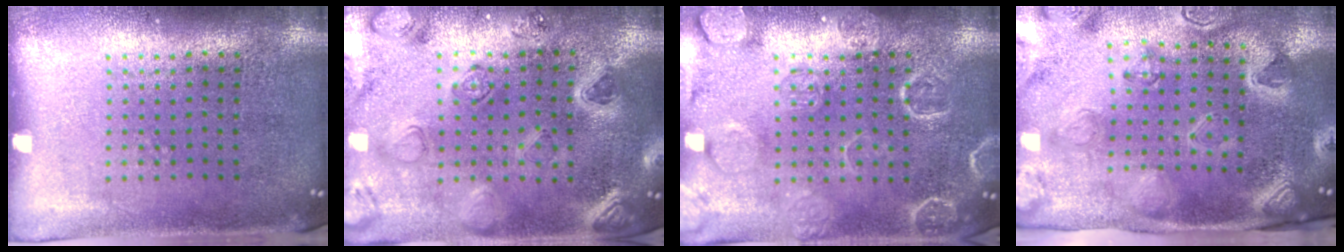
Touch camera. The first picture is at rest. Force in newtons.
{"total": 2.3, "press": 2.3, "slide": 0.3}
{"total": 4.5, "press": 4.4, "slide": 0.7}
{"total": 3.2, "press": 3.1, "slide": 0.4}